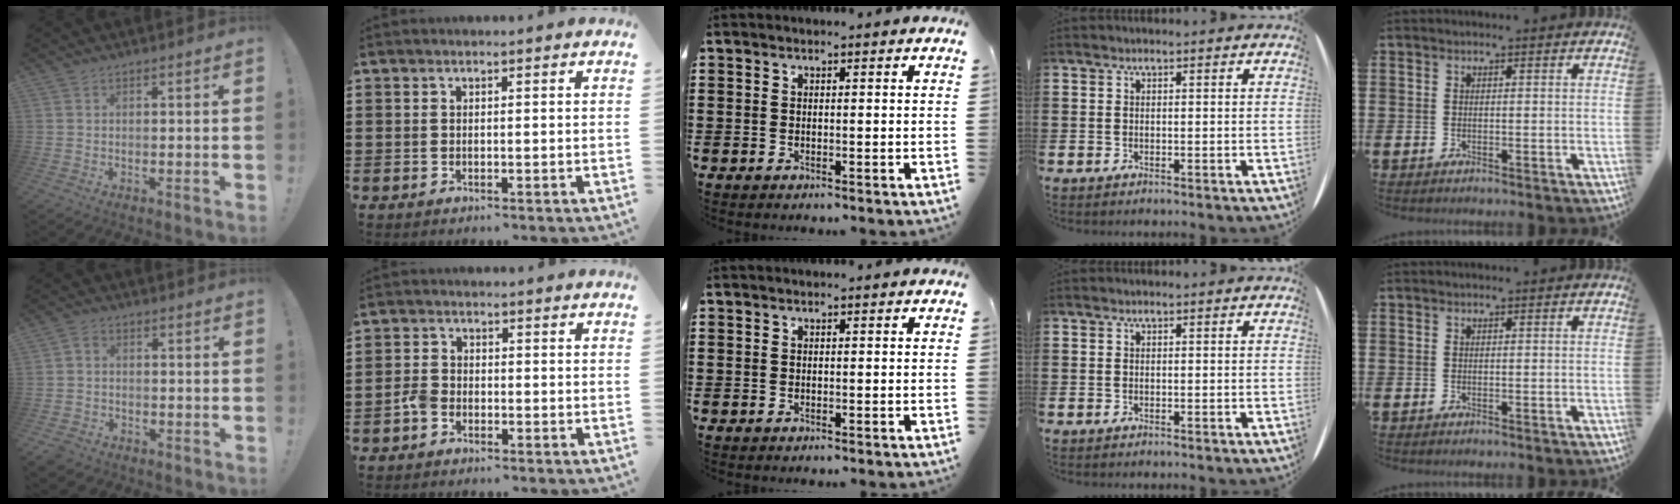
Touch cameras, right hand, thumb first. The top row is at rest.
{"thumb": {"total": 3.1, "force": [-1.8, 2.2, 1.3], "torque": [-0.031, 0.008, -0.033]}, "index": {"total": 2.6, "force": [-1.4, 1.7, 1.5], "torque": [-0.051, -0.006, -0.033]}}